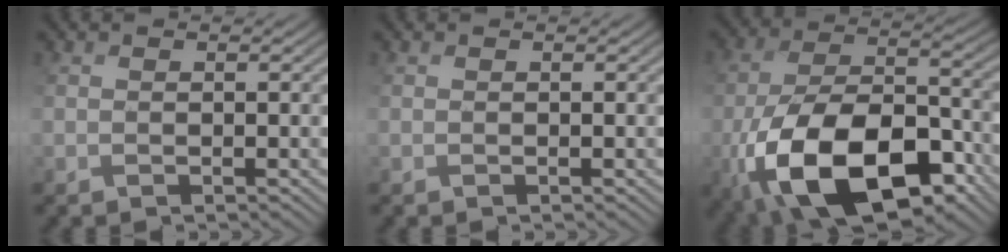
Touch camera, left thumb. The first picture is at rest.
{"total": 0.0}
{"total": 18.4, "force": [-8.1, 9.5, 13.5], "torque": [-0.268, -0.033, -0.137]}